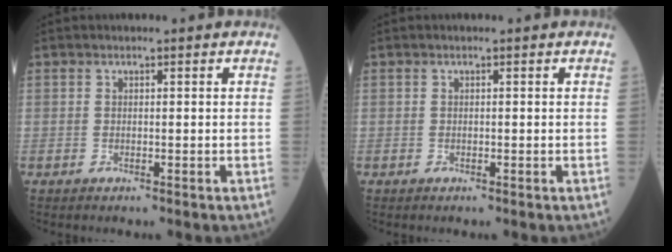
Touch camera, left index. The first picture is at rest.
{"total": 0.0}